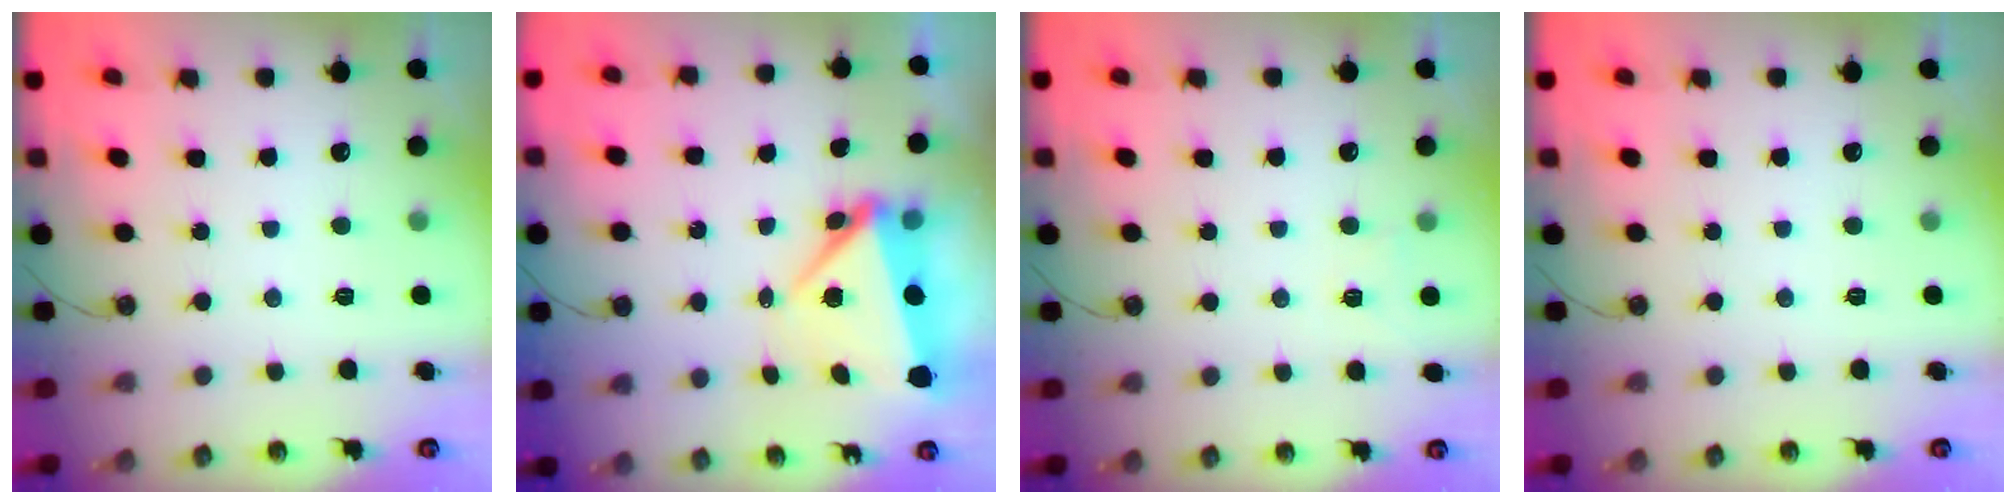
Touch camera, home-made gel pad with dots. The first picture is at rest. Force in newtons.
{"total": 6.0, "press": 6.0, "slide": 0.7}
{"total": 3.8, "press": 3.6, "slide": 0.9}
{"total": 0.0}